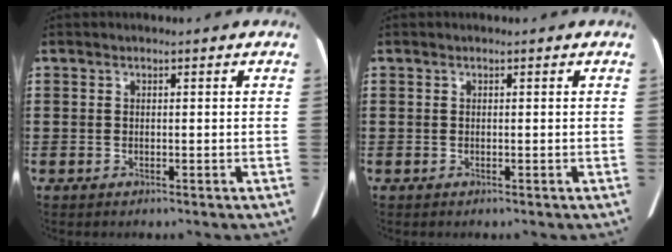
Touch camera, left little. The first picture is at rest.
{"total": 0.0}